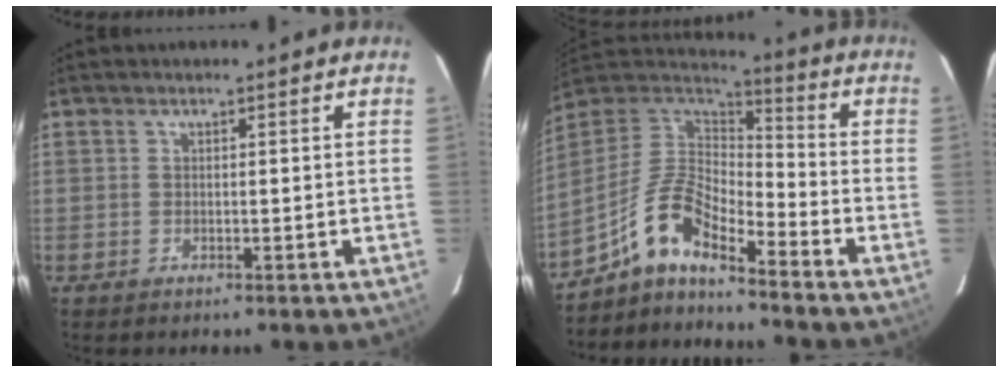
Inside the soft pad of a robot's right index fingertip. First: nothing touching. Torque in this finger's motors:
{"motor_torque": [1.05, -1.09, 0.53, 0.12]}